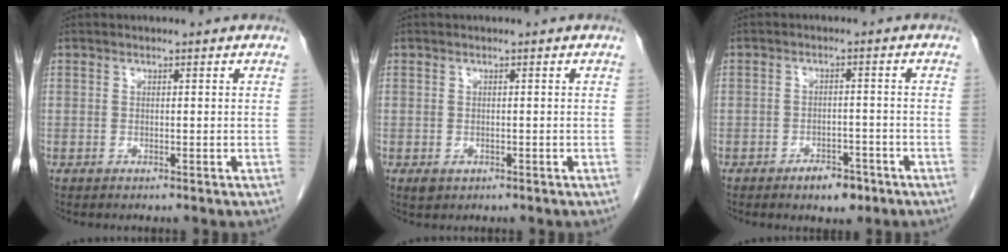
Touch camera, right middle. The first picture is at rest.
{"total": 1.2, "force": [-0.5, 0.9, 0.7], "torque": [-0.011, 0.000, 0.000]}
{"total": 4.0, "force": [-2.7, 2.0, 2.2], "torque": [-0.029, 0.003, -0.034]}